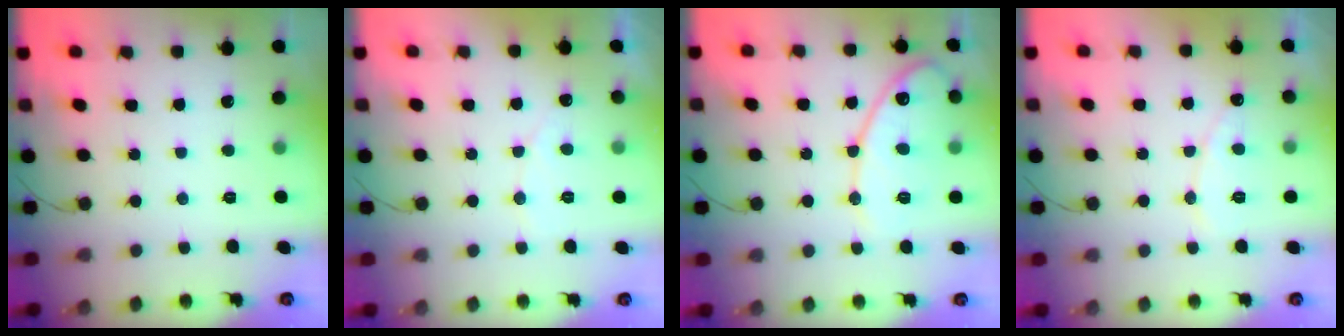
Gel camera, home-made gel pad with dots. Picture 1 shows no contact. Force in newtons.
{"total": 3.9, "press": 3.9, "slide": 0.1}
{"total": 13.8, "press": 13.7, "slide": 0.9}
{"total": 6.6, "press": 6.5, "slide": 0.6}